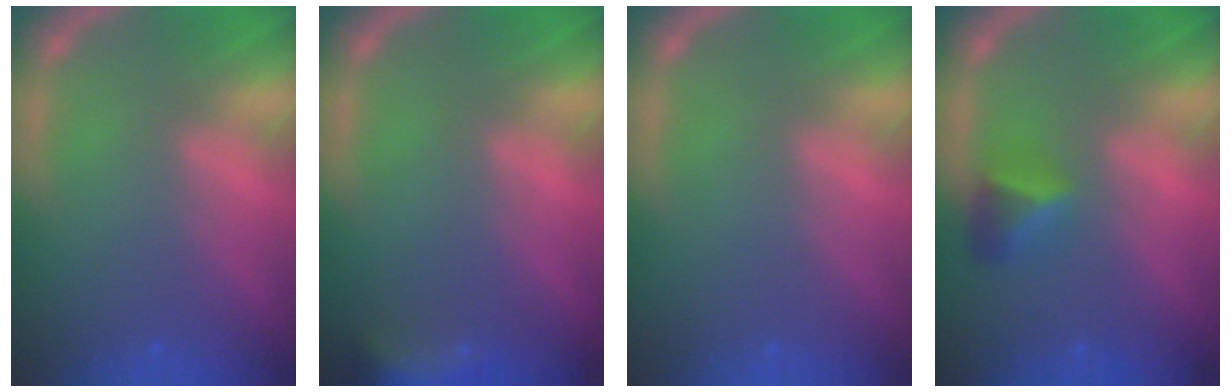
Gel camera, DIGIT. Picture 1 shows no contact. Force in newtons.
{"total": 5.5}
{"total": 0.0}
{"total": 2.4}